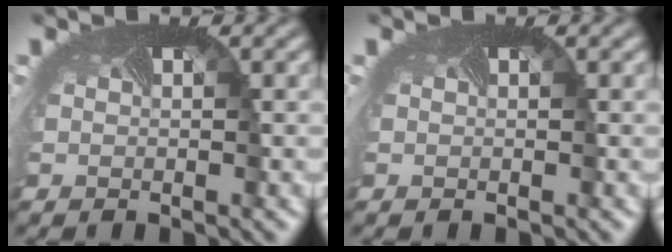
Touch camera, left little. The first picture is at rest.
{"total": 0.0}